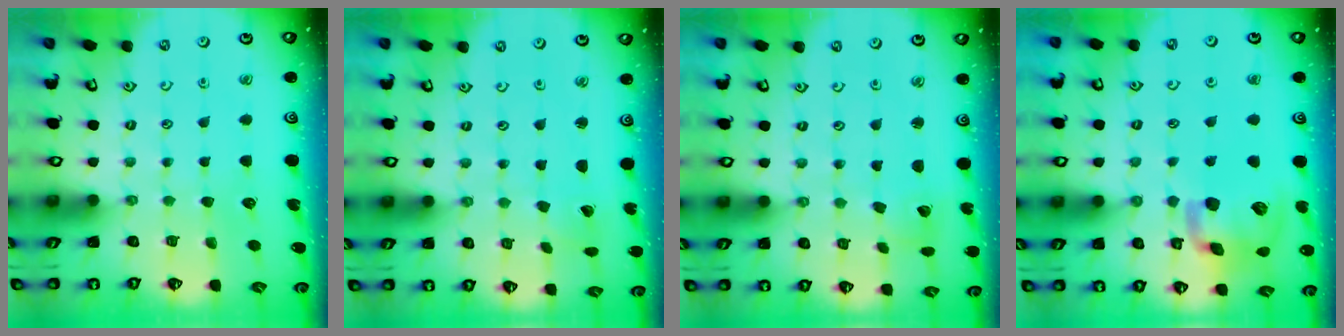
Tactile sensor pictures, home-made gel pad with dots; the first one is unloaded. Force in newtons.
{"total": 0.9, "press": 0.9, "slide": 0.1}
{"total": 1.8, "press": 1.7, "slide": 0.3}
{"total": 16.9, "press": 16.7, "slide": 2.6}